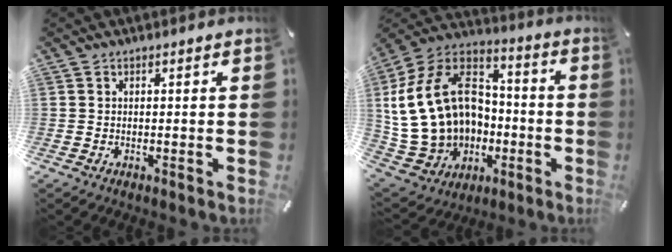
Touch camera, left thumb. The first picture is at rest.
{"total": 22.6, "force": [-0.4, 18.6, 12.8], "torque": [-0.263, -0.003, 0.018]}